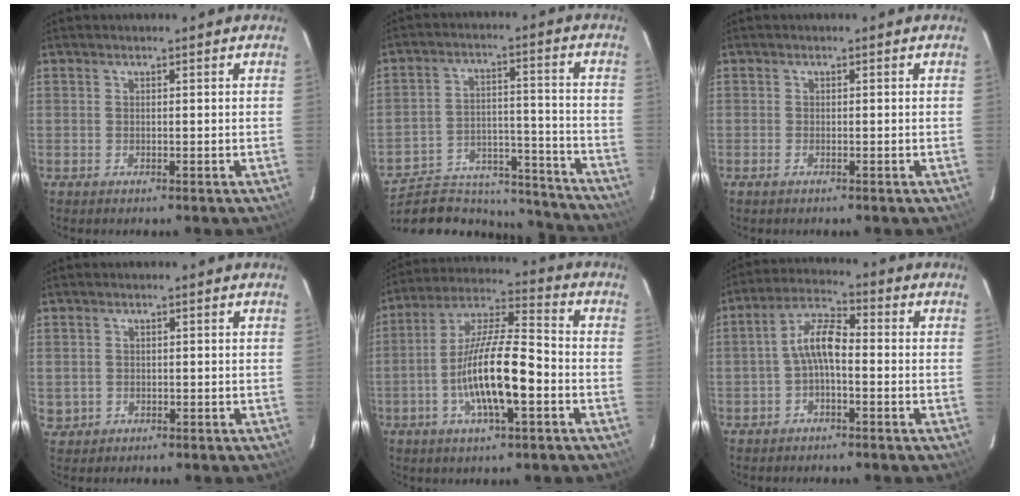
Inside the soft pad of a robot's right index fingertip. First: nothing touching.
{"total": 19.7, "force": [-17.2, 8.2, 5.0], "torque": [-0.108, 0.045, -0.226]}
{"total": 0.8, "force": [-0.6, 0.3, 0.5], "torque": [-0.011, -0.001, -0.012]}
{"total": 2.2, "force": [0.0, 2.1, 0.3], "torque": [-0.005, 0.001, 0.005]}
{"total": 14.9, "force": [-4.4, 3.0, 13.9], "torque": [-0.273, -0.004, -0.085]}
{"total": 6.2, "force": [-1.5, 2.3, 5.6], "torque": [-0.118, 0.022, -0.031]}